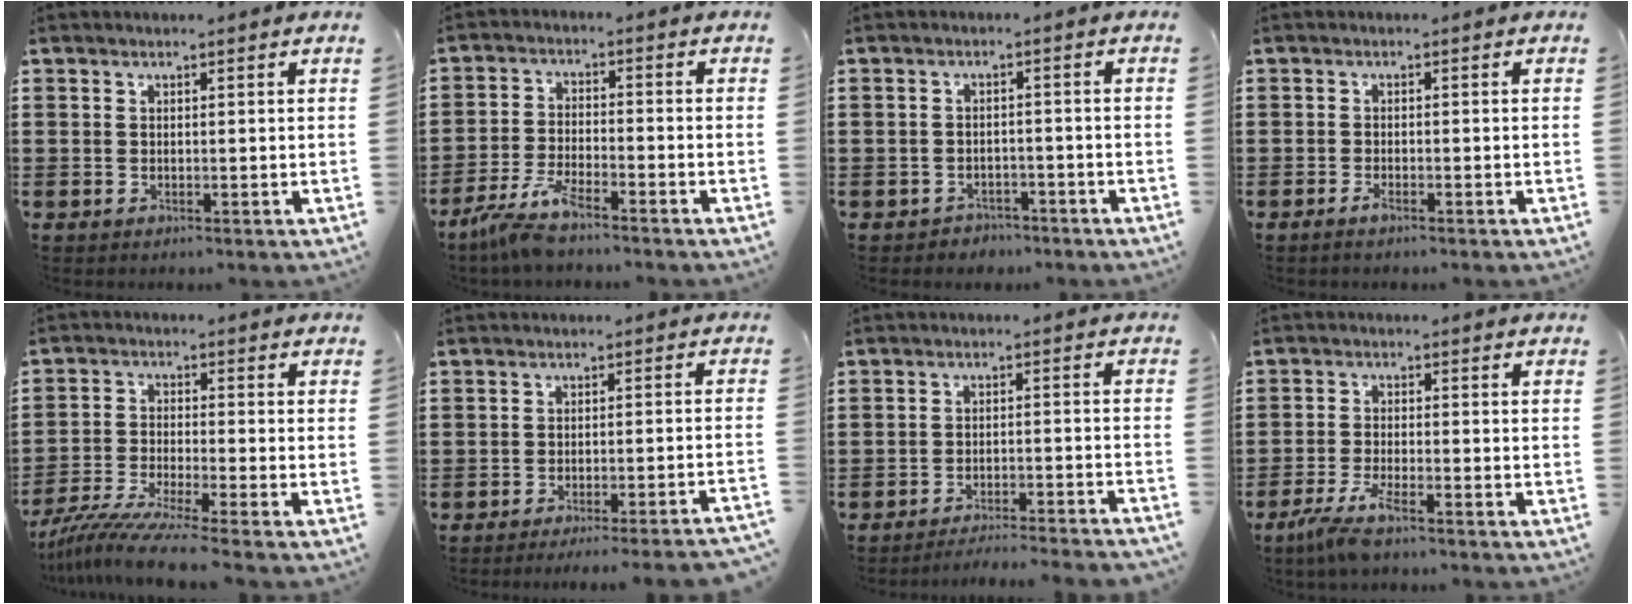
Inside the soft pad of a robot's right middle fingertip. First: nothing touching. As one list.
[{"total": 5.9, "force": [-4.8, 0.6, 3.3], "torque": [-0.081, -0.013, -0.095]}, {"total": 2.2, "force": [-2.0, 0.7, -0.2], "torque": [-0.004, 0.002, -0.047]}, {"total": 1.2, "force": [-0.8, 0.2, 0.9], "torque": [-0.024, -0.006, -0.017]}, {"total": 6.8, "force": [-6.0, -0.3, 3.2], "torque": [-0.074, -0.019, -0.119]}, {"total": 3.1, "force": [-2.8, -0.5, 1.0], "torque": [-0.018, -0.003, -0.059]}, {"total": 3.5, "force": [-3.5, -0.3, 0.7], "torque": [-0.013, -0.001, -0.072]}, {"total": 4.8, "force": [-3.6, 0.3, 3.2], "torque": [-0.081, -0.018, -0.070]}]